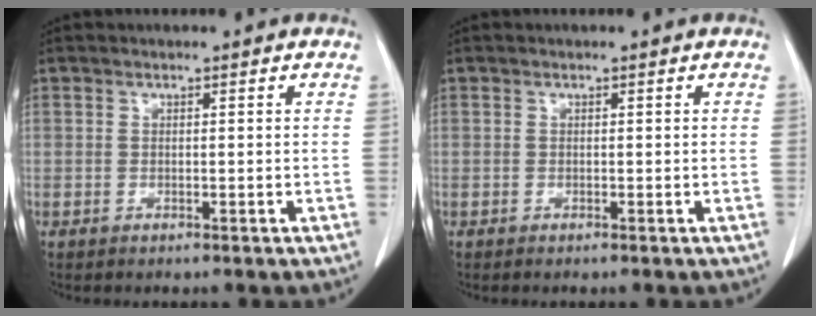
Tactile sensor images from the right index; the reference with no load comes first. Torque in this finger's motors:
{"motor_torque": [-0.02, 0.09, -0.02, -0.01]}